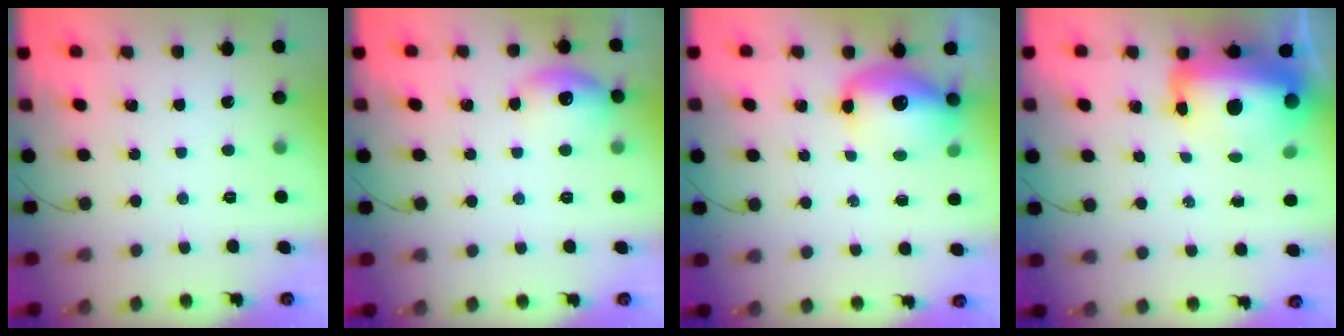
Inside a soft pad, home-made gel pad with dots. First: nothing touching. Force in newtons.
{"total": 9.2, "press": 9.0, "slide": 1.5}
{"total": 11.7, "press": 11.3, "slide": 2.9}
{"total": 25.7, "press": 22.0, "slide": 13.2}